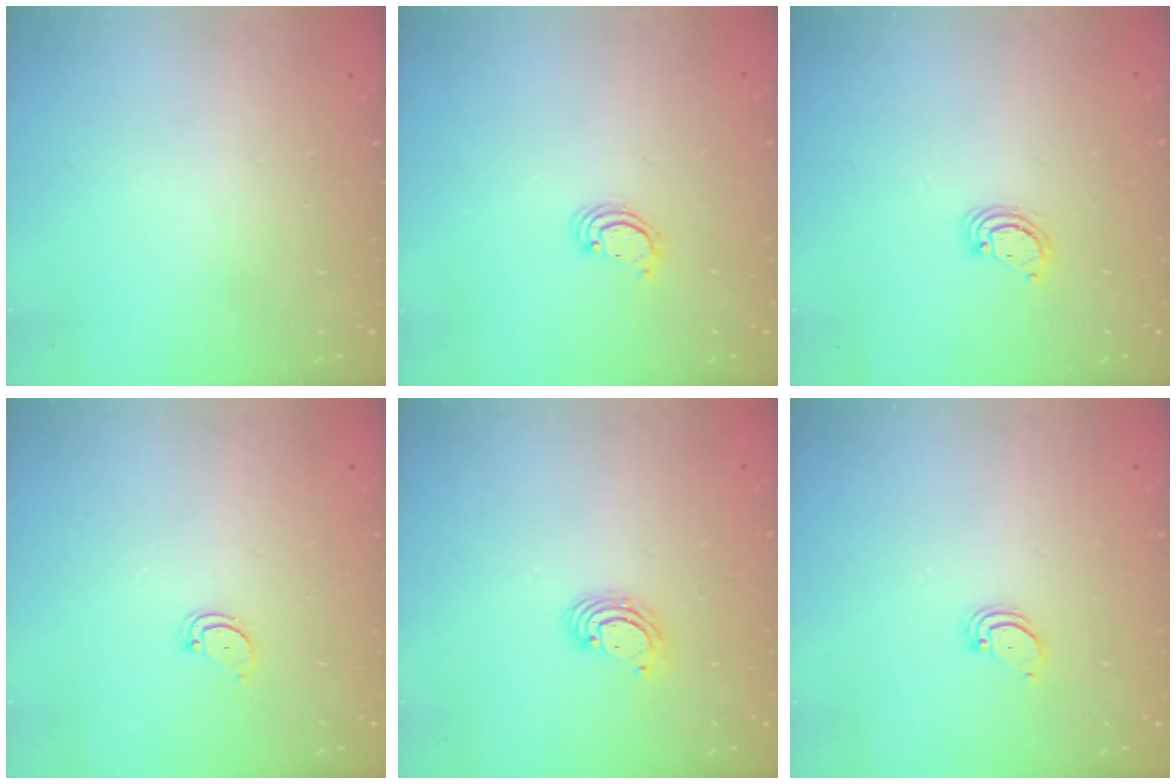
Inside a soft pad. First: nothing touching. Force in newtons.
{"total": 2.2, "press": 2.2, "slide": 0.2}
{"total": 2.9, "press": 2.9, "slide": 0.3}
{"total": 2.4, "press": 2.4, "slide": 0.2}
{"total": 4.6, "press": 4.6, "slide": 0.2}
{"total": 2.0, "press": 2.0, "slide": 0.2}